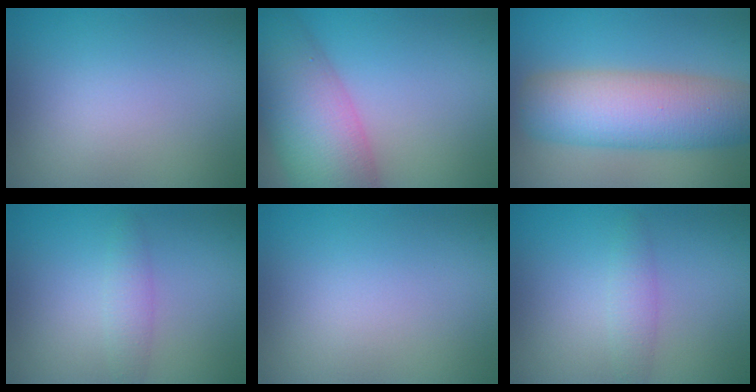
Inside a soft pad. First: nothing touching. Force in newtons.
{"total": 10.1, "press": 10.1, "slide": 0.6}
{"total": 8.9, "press": 8.9, "slide": 0.2}
{"total": 1.8, "press": 1.8, "slide": 0.1}
{"total": 0.0}
{"total": 1.8, "press": 1.8, "slide": 0.1}